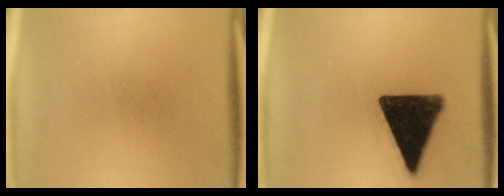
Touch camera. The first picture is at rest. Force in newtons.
{"total": 16.6}